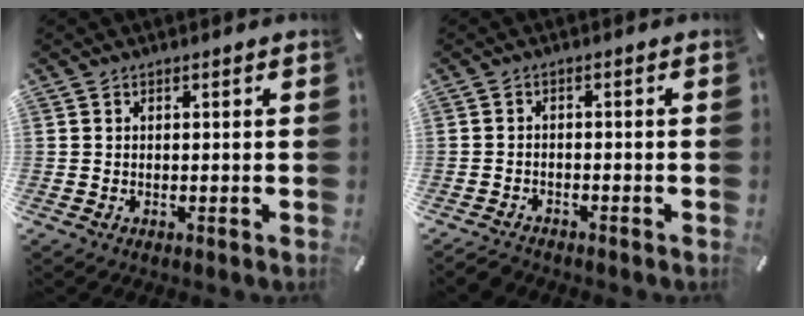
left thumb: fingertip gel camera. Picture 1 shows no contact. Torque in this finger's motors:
{"motor_torque": [-0.32, 0.65, 1.04, 1.06, 0.09]}